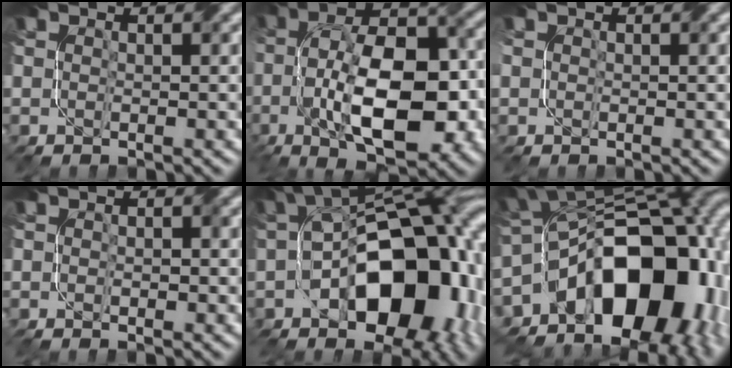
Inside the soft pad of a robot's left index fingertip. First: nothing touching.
{"total": 13.5, "force": [-3.0, 6.6, 11.4], "torque": [-0.189, -0.003, -0.054]}
{"total": 0.6, "force": [0.3, 0.6, -0.1], "torque": [0.004, 0.001, 0.007]}
{"total": 1.8, "force": [-0.4, 0.9, 1.5], "torque": [-0.017, 0.001, 0.004]}
{"total": 16.6, "force": [-2.6, 9.8, 13.1], "torque": [-0.161, 0.021, -0.044]}
{"total": 17.5, "force": [-5.6, 11.7, 11.6], "torque": [-0.161, -0.002, -0.086]}